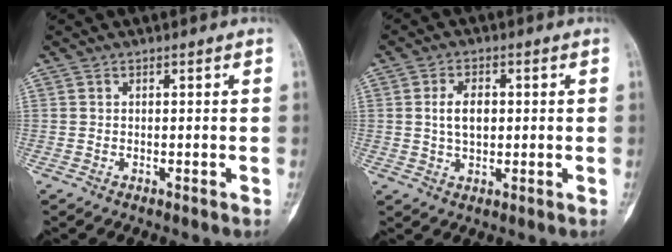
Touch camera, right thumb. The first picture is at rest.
{"total": 5.4, "force": [0.6, 3.3, 4.3], "torque": [-0.068, 0.002, 0.011]}